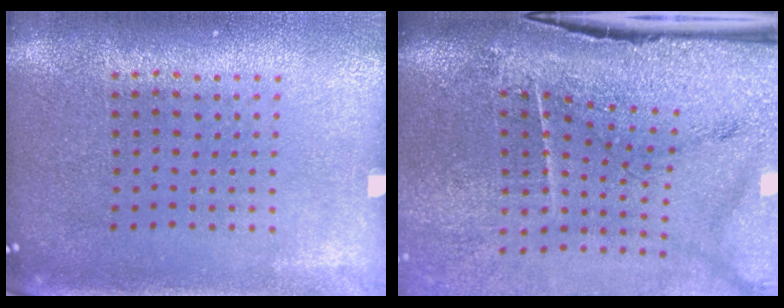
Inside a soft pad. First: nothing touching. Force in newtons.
{"total": 4.6, "press": 3.8, "slide": 2.7}